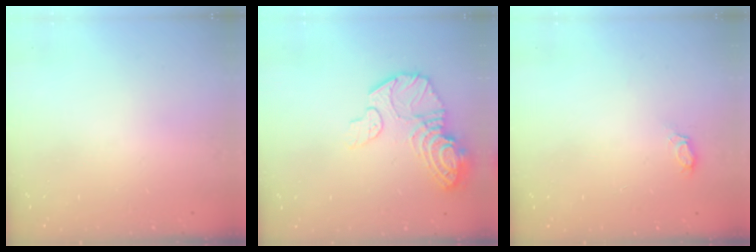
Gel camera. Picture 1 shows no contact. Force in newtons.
{"total": 13.3, "press": 13.3, "slide": 0.9}
{"total": 4.7, "press": 4.5, "slide": 1.3}